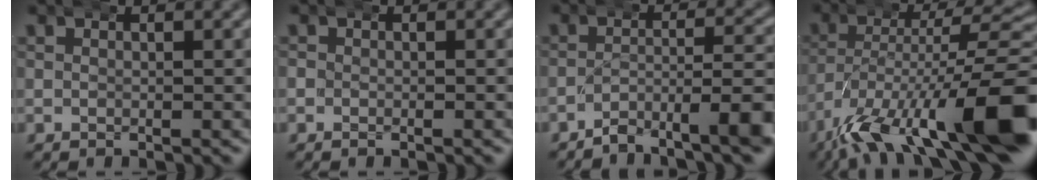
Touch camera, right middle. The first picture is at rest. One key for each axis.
{"total": 0.7, "fx": -0.3, "fy": 0.6, "fz": 0.2, "tx": -0.010, "ty": 0.004, "tz": -0.007}
{"total": 5.4, "fx": -4.0, "fy": 0.6, "fz": 3.6, "tx": -0.050, "ty": -0.001, "tz": -0.066}
{"total": 13.4, "fx": -6.9, "fy": 4.4, "fz": 10.6, "tx": -0.183, "ty": -0.027, "tz": -0.087}